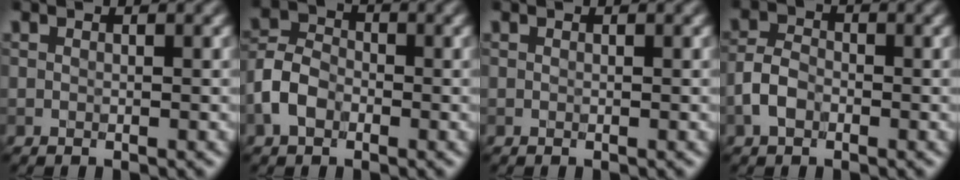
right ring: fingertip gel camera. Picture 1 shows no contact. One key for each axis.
{"total": 3.7, "fx": -1.6, "fy": 2.6, "fz": 2.1, "tx": -0.045, "ty": 0.007, "tz": -0.041}
{"total": 0.0}
{"total": 2.8, "fx": -1.3, "fy": 1.8, "fz": 1.7, "tx": -0.032, "ty": 0.005, "tz": -0.033}